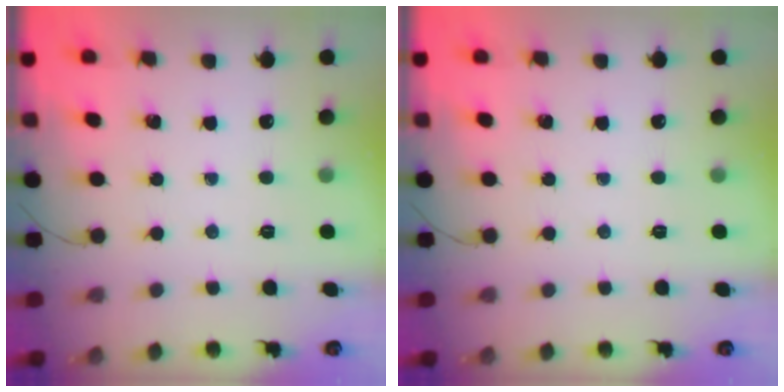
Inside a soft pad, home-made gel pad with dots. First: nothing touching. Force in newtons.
{"total": 0.0}